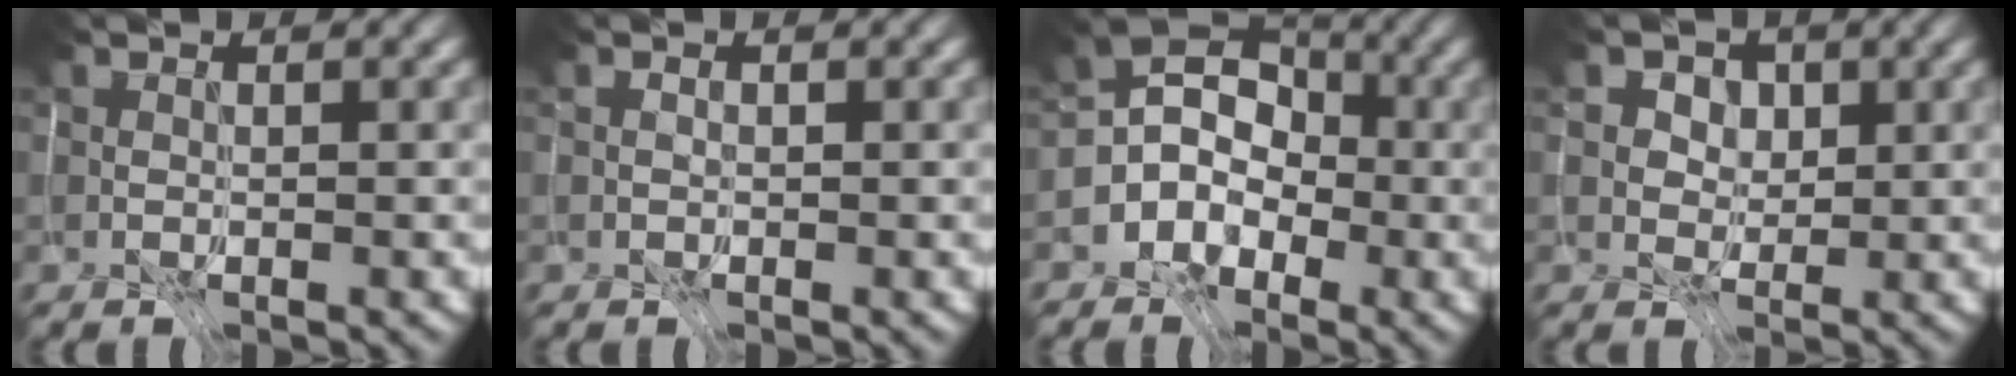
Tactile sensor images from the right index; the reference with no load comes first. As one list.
[{"total": 0.8, "force": [0.4, 0.6, 0.4], "torque": [0.002, 0.004, -0.003]}, {"total": 5.1, "force": [-4.2, 2.8, -0.6], "torque": [0.051, 0.006, -0.090]}, {"total": 5.5, "force": [3.2, 3.2, 3.2], "torque": [-0.024, 0.009, 0.040]}]